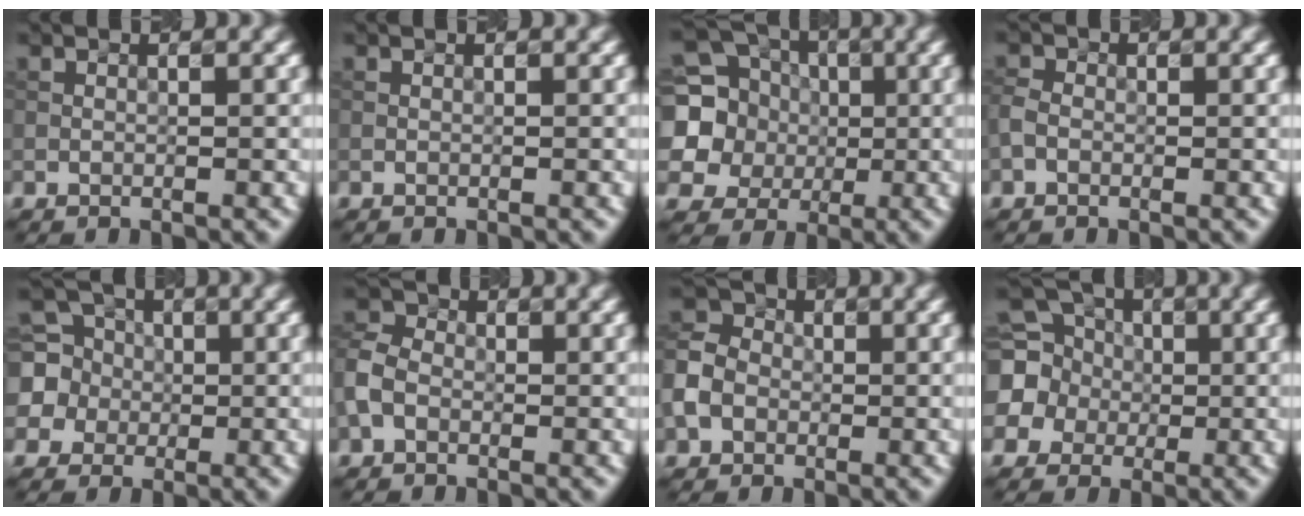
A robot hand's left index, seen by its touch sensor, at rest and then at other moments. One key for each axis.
{"total": 0.0}
{"total": 13.0, "fx": 1.8, "fy": 11.9, "fz": 4.9, "tx": -0.155, "ty": 0.035, "tz": 0.006}
{"total": 1.3, "fx": -0.5, "fy": 1.0, "fz": 0.7, "tx": -0.013, "ty": 0.004, "tz": -0.017}
{"total": 6.1, "fx": 0.8, "fy": 5.8, "fz": 1.7, "tx": -0.037, "ty": 0.031, "tz": -0.014}
{"total": 3.2, "fx": -0.9, "fy": 2.5, "fz": 1.7, "tx": -0.037, "ty": 0.010, "tz": -0.031}
{"total": 4.8, "fx": -1.3, "fy": 4.0, "fz": 2.3, "tx": -0.061, "ty": 0.002, "tz": -0.034}
{"total": 7.8, "fx": 0.7, "fy": 7.2, "fz": 2.9, "tx": -0.080, "ty": 0.019, "tz": -0.026}